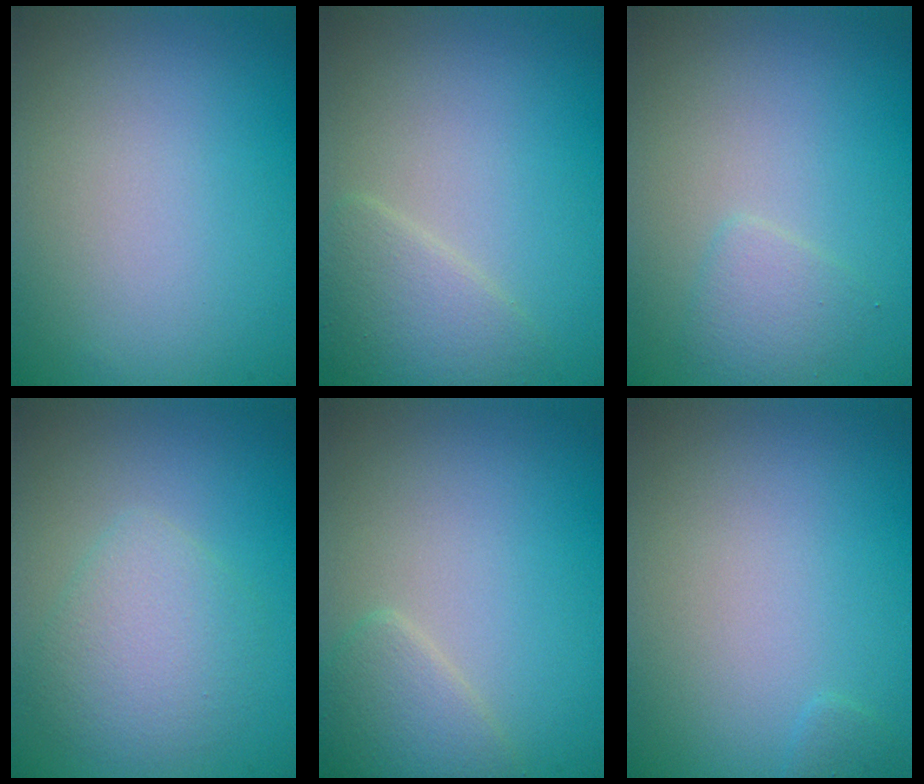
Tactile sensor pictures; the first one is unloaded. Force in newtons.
{"total": 2.6, "press": 2.6, "slide": 0.0}
{"total": 1.6, "press": 1.6, "slide": 0.1}
{"total": 3.3, "press": 3.3, "slide": 0.1}
{"total": 2.2, "press": 2.2, "slide": 0.1}
{"total": 0.6, "press": 0.6, "slide": 0.0}